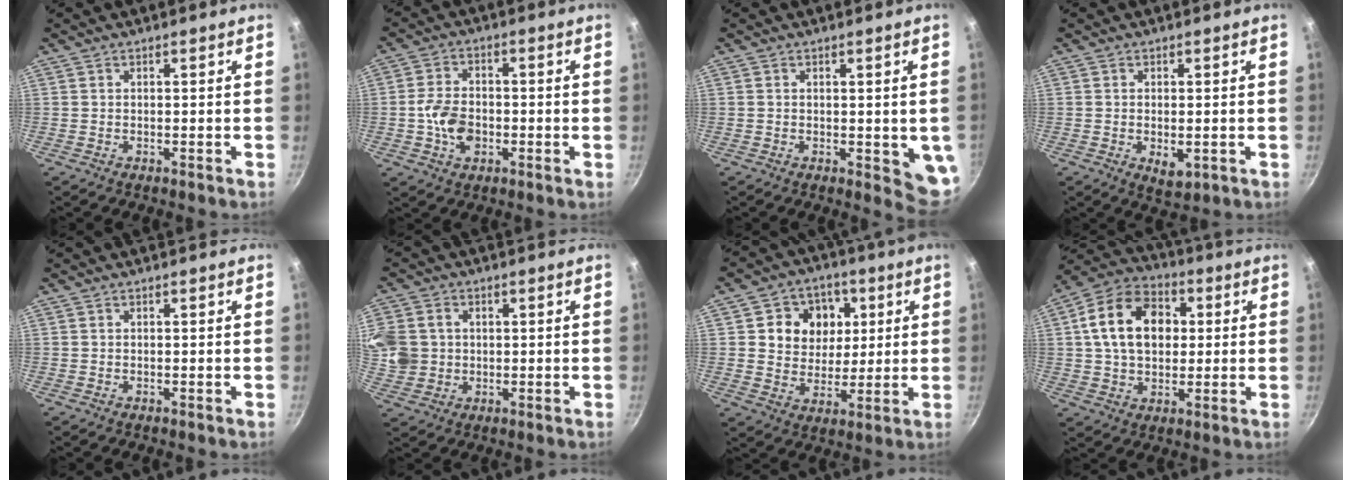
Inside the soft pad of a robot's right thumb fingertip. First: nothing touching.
{"total": 7.2, "force": [-1.5, 4.9, 5.1], "torque": [-0.085, 0.016, -0.034]}
{"total": 5.2, "force": [0.0, 2.5, 4.6], "torque": [-0.049, -0.009, 0.004]}
{"total": 4.0, "force": [-0.7, 2.1, 3.3], "torque": [-0.049, -0.010, -0.005]}
{"total": 0.0}
{"total": 12.8, "force": [1.6, 11.4, 5.6], "torque": [-0.130, 0.006, 0.032]}
{"total": 11.6, "force": [3.0, 10.1, 5.0], "torque": [-0.041, -0.011, 0.044]}
{"total": 15.8, "force": [2.7, 11.4, 10.6], "torque": [-0.153, 0.020, 0.032]}